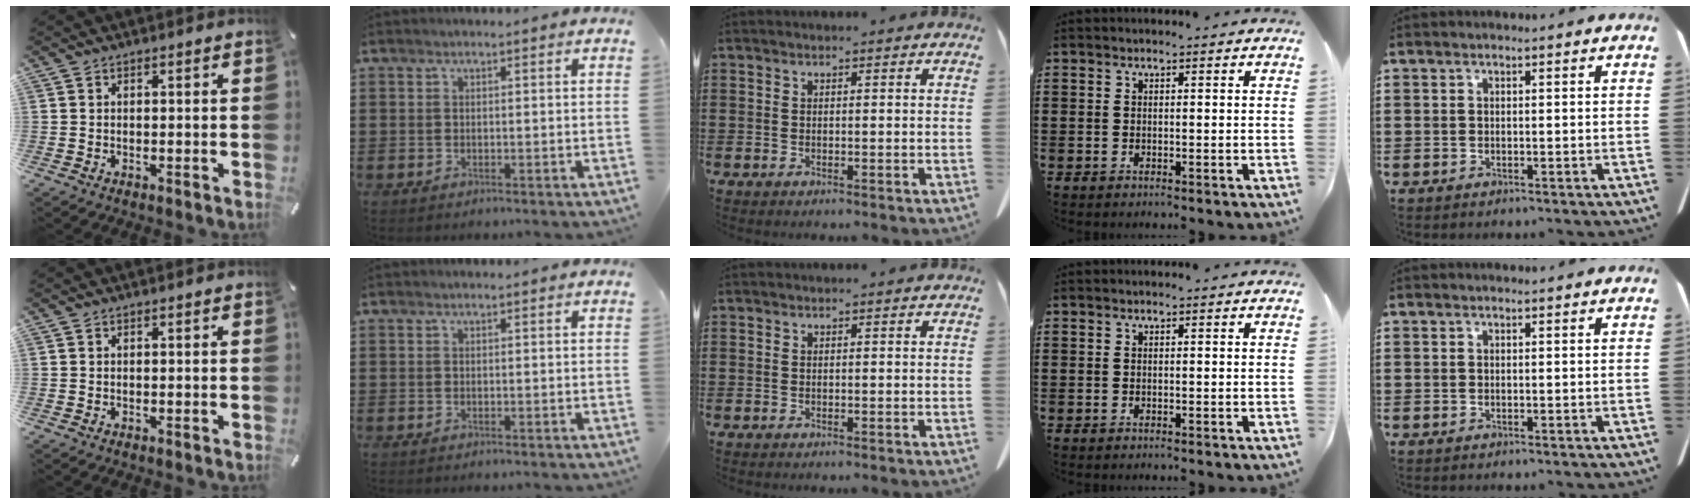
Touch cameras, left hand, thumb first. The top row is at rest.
{}